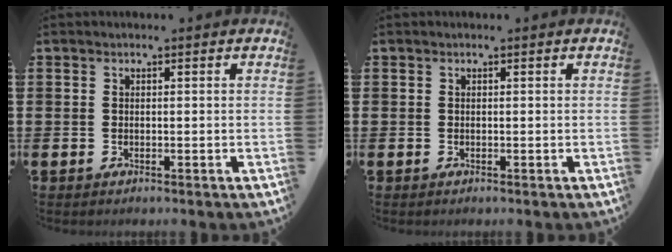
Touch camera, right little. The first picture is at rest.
{"total": 0.0}